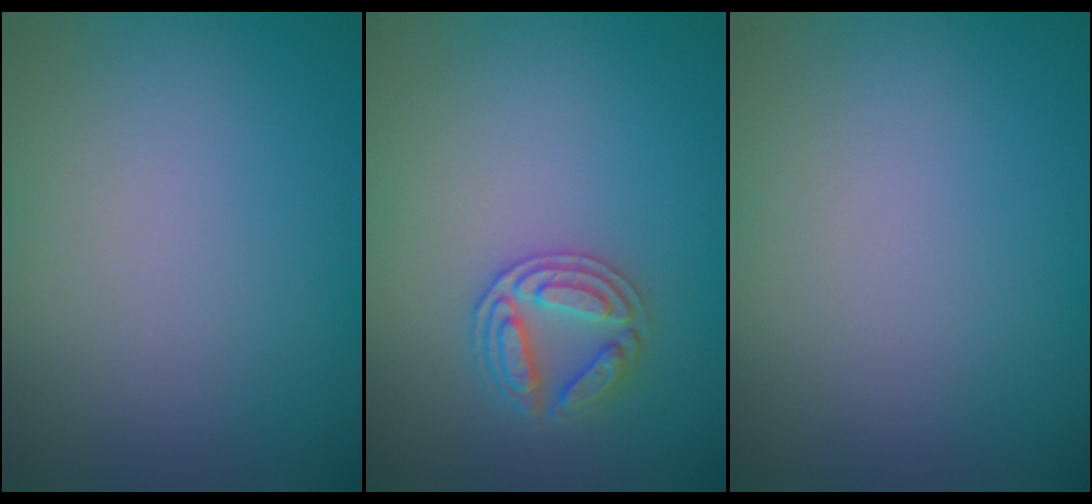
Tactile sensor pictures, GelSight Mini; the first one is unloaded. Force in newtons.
{"total": 2.7, "press": 2.7, "slide": 0.4}
{"total": 0.0}